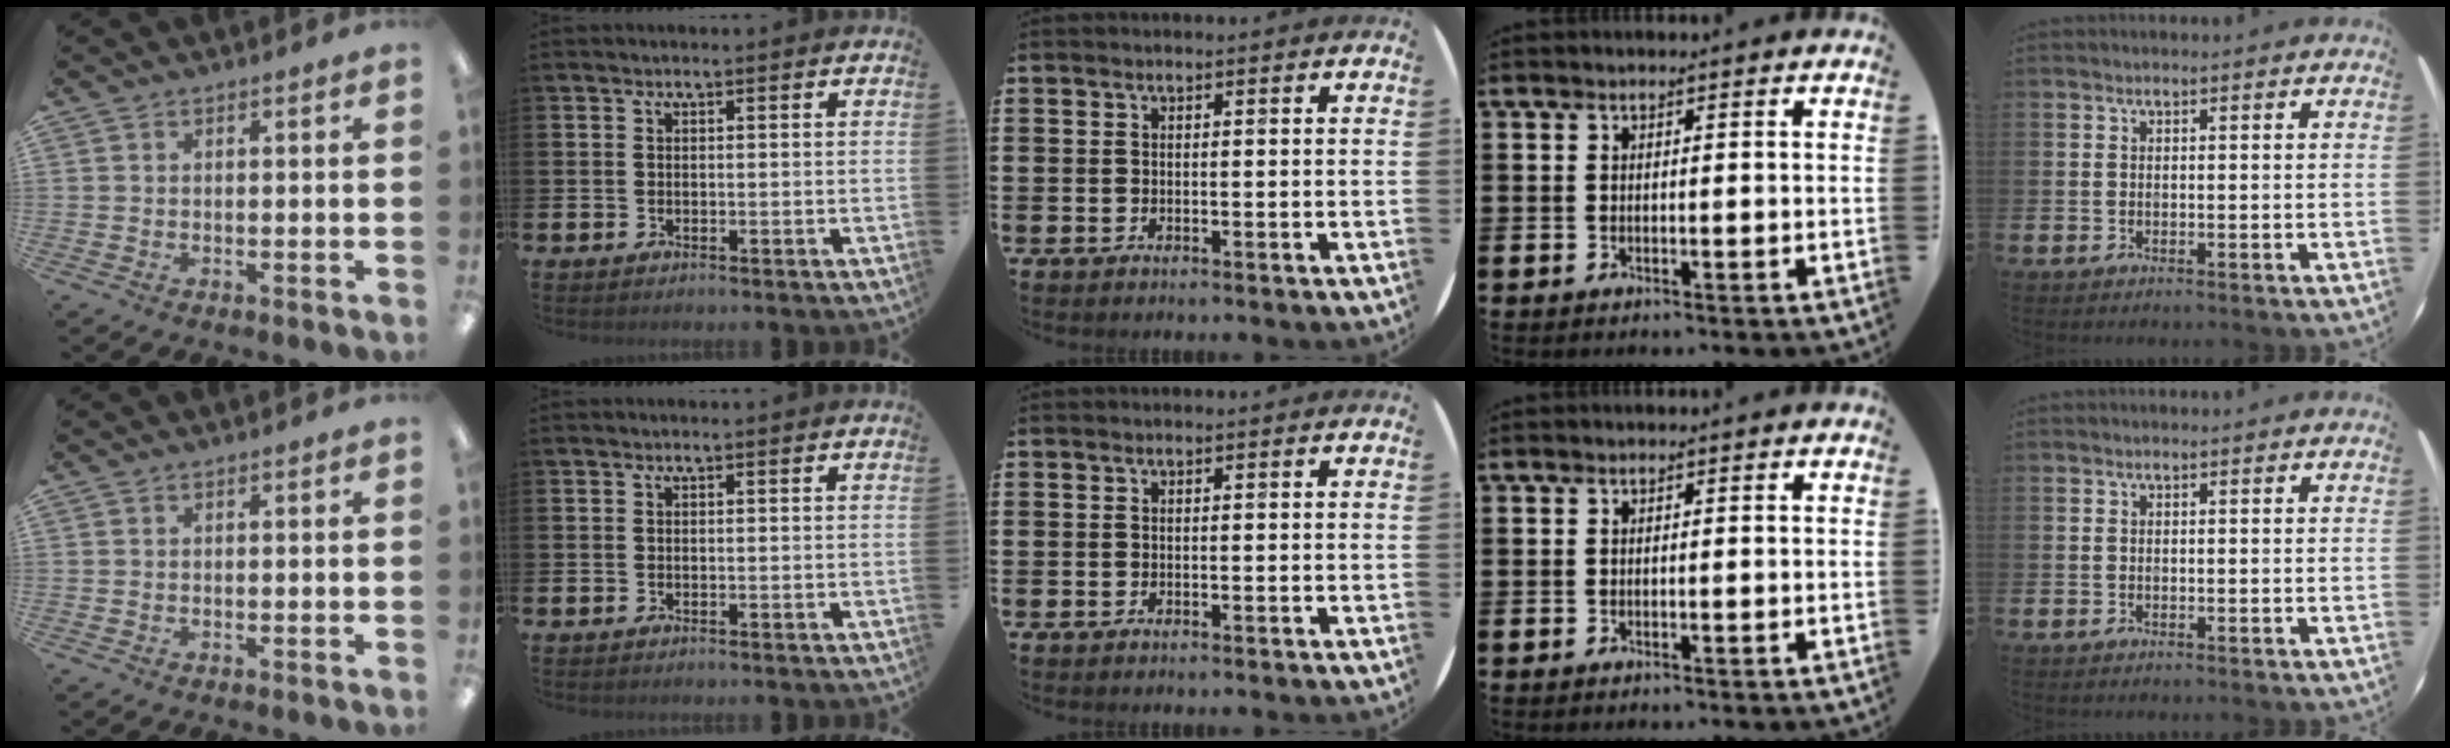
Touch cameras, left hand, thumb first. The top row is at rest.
{}